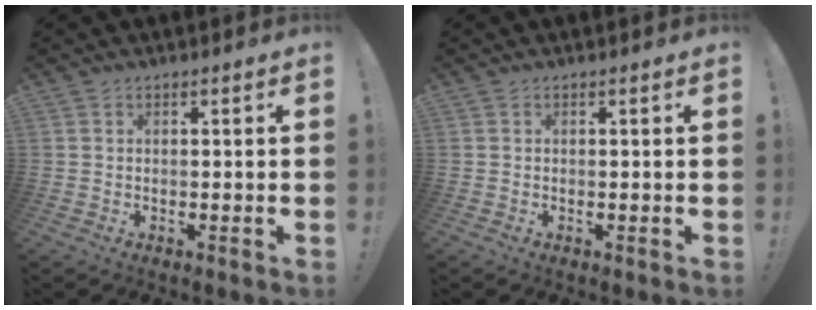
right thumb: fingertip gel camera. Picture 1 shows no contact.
{"total": 0.0}